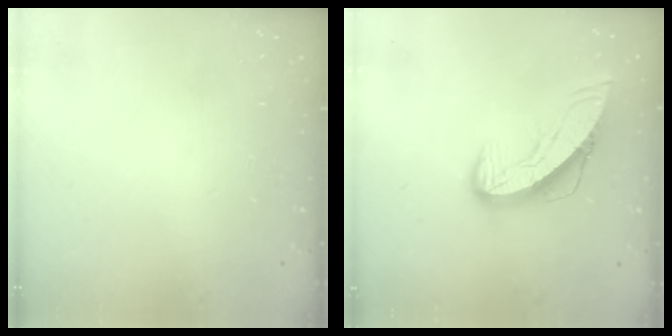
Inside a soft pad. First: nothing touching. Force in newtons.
{"total": 10.2, "press": 10.1, "slide": 1.1}